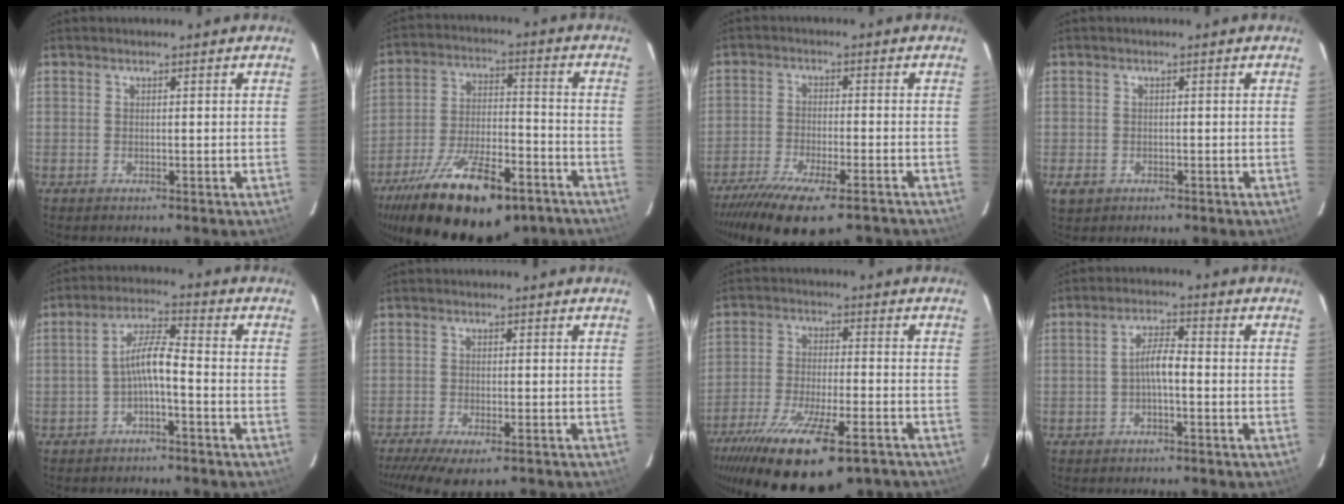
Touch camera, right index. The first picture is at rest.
{"total": 24.8, "force": [-17.2, 9.3, 15.3], "torque": [-0.289, -0.032, -0.264]}
{"total": 16.2, "force": [-12.6, 3.9, 9.4], "torque": [-0.189, -0.048, -0.202]}
{"total": 6.4, "force": [-2.5, 5.4, 2.4], "torque": [-0.068, 0.007, -0.033]}
{"total": 5.3, "force": [-2.2, 0.9, 4.8], "torque": [-0.101, 0.016, -0.040]}
{"total": 9.4, "force": [-7.2, 2.4, 5.6], "torque": [-0.122, -0.035, -0.119]}
{"total": 21.3, "force": [-14.7, 5.9, 14.3], "torque": [-0.275, -0.064, -0.236]}
{"total": 3.9, "force": [-1.2, 1.0, 3.6], "torque": [-0.070, 0.012, -0.021]}